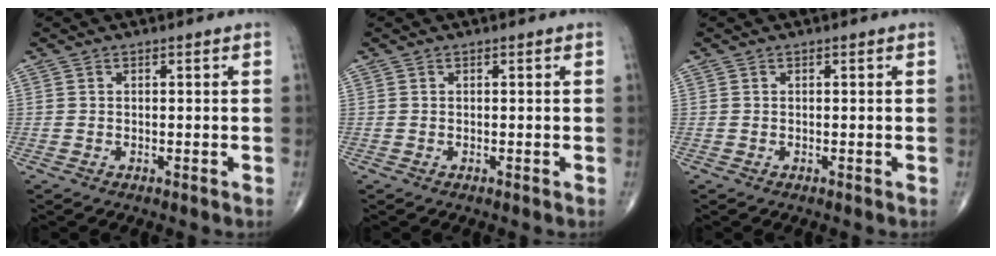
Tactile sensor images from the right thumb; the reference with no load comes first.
{"total": 0.0}
{"total": 0.0}